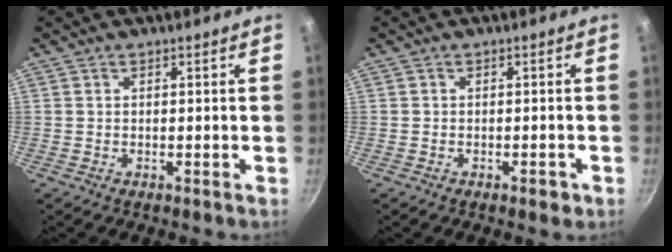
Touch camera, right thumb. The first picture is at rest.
{"total": 1.8, "force": [-1.1, 0.8, 1.3], "torque": [-0.014, 0.002, -0.016]}